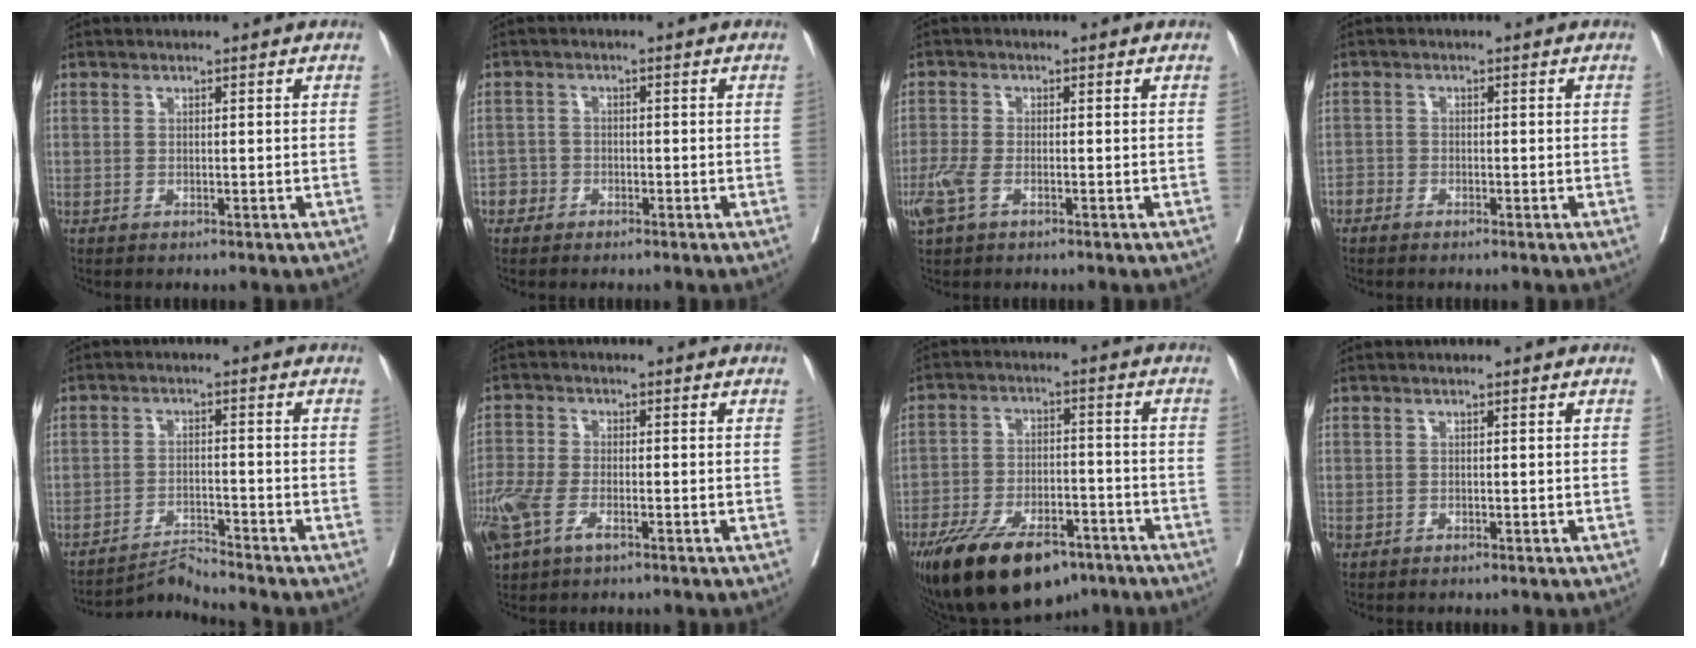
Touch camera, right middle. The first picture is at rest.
{"total": 2.2, "force": [-1.3, 1.8, -0.2], "torque": [0.007, 0.012, -0.031]}
{"total": 3.9, "force": [-1.8, 1.8, 3.0], "torque": [-0.083, -0.006, -0.038]}
{"total": 1.5, "force": [-1.2, 0.9, 0.1], "torque": [0.004, 0.004, -0.025]}
{"total": 4.6, "force": [-4.0, -2.0, -1.0], "torque": [0.009, -0.013, -0.068]}
{"total": 8.3, "force": [-3.8, 4.1, 6.1], "torque": [-0.154, -0.011, -0.075]}
{"total": 16.9, "force": [-11.6, 7.1, 10.0], "torque": [-0.188, -0.008, -0.191]}
{"total": 0.6, "force": [-0.3, 0.6, 0.2], "torque": [-0.005, 0.003, -0.004]}